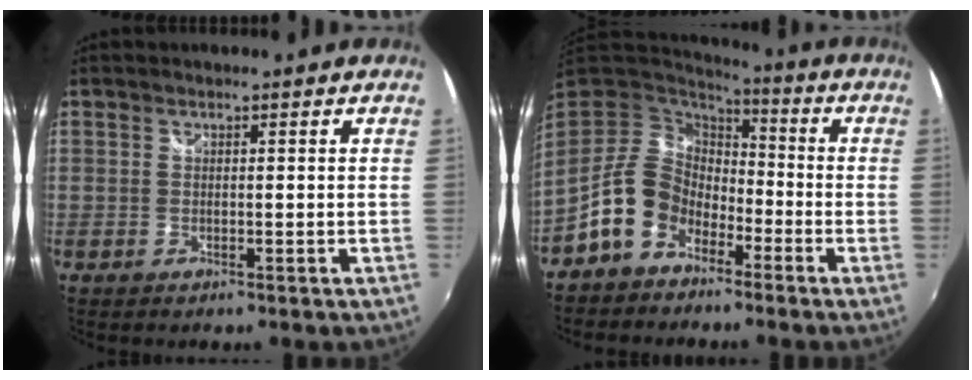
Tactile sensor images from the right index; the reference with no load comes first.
{"total": 11.9, "force": [-6.5, 8.5, 5.1], "torque": [-0.112, 0.021, -0.117]}